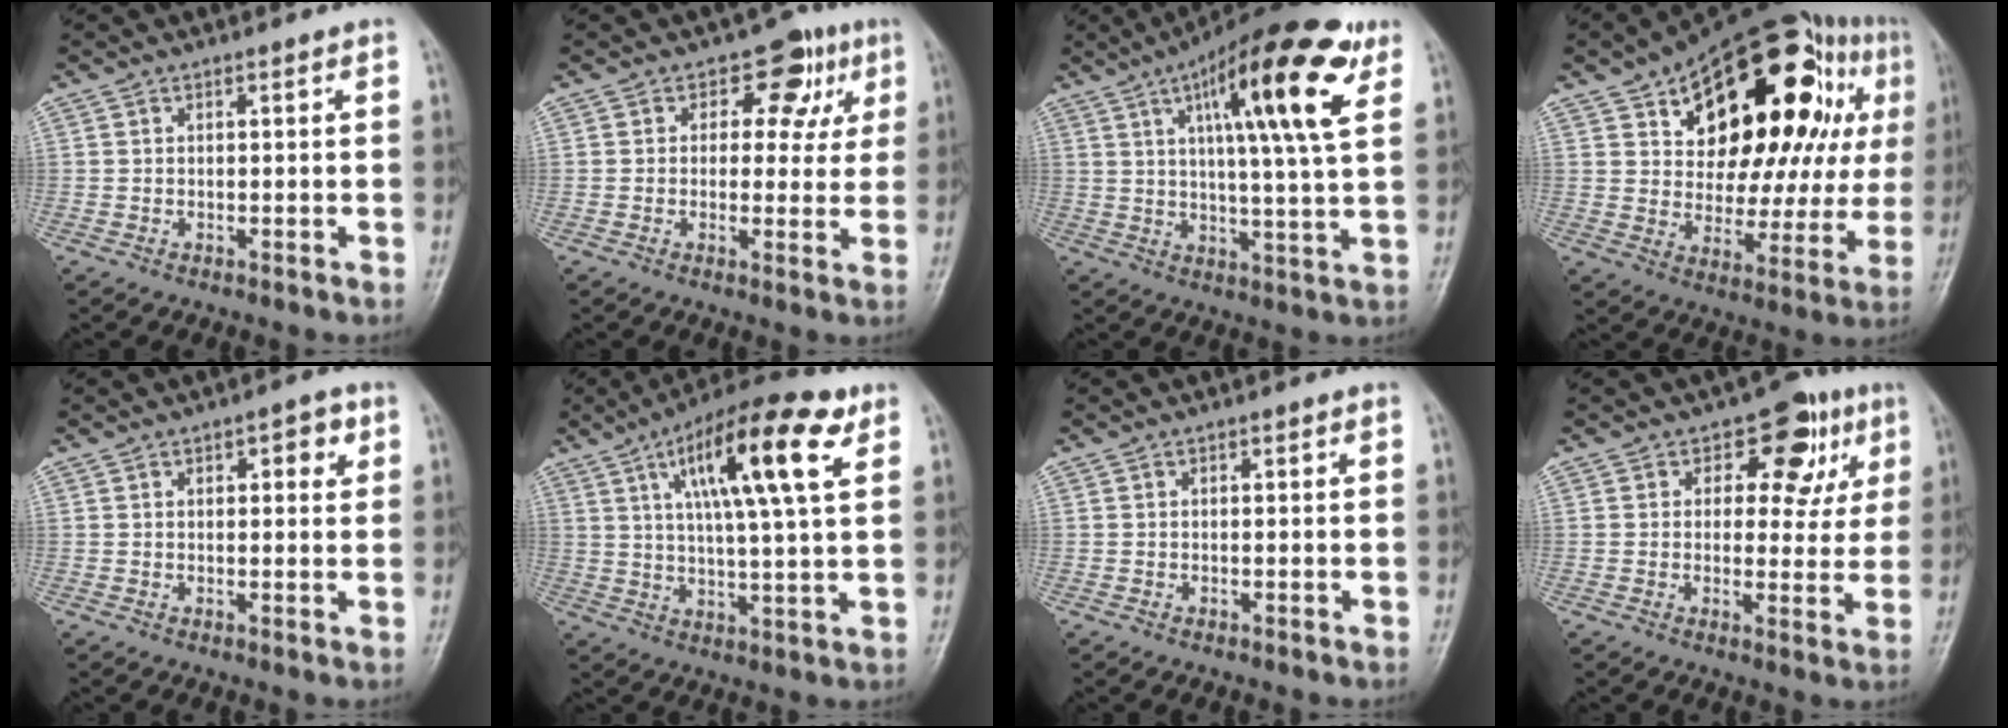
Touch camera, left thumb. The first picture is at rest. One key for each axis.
{"total": 7.3, "fx": 2.7, "fy": 5.5, "fz": 4.0, "tx": 0.006, "ty": 0.000, "tz": 0.024}
{"total": 19.4, "fx": 8.4, "fy": 4.0, "fz": 17.0, "tx": -0.242, "ty": -0.015, "tz": 0.123}
{"total": 30.2, "fx": 10.8, "fy": 16.0, "fz": 23.2, "tx": -0.286, "ty": 0.029, "tz": 0.163}
{"total": 3.9, "fx": 1.6, "fy": 1.9, "fz": 3.1, "tx": -0.023, "ty": -0.001, "tz": 0.016}
{"total": 17.4, "fx": 7.3, "fy": 4.0, "fz": 15.3, "tx": -0.239, "ty": -0.006, "tz": 0.116}
{"total": 0.0}
{"total": 9.2, "fx": 3.6, "fy": 6.4, "fz": 5.5, "tx": -0.012, "ty": -0.005, "tz": 0.039}